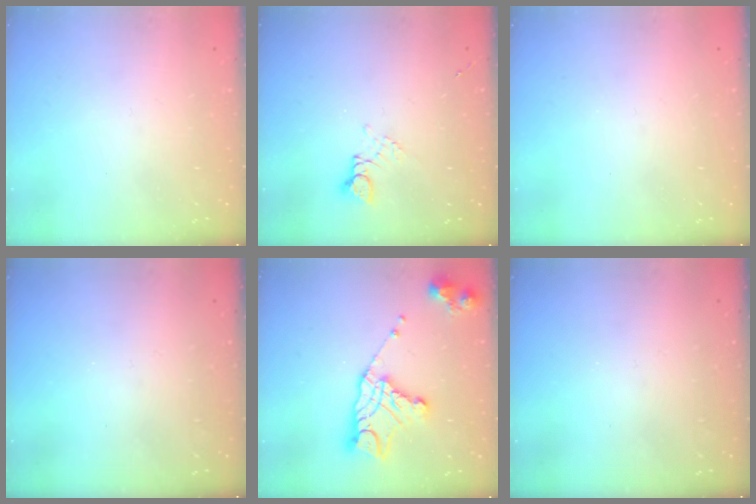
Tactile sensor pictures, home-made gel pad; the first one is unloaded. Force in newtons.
{"total": 3.8, "press": 3.7, "slide": 0.4}
{"total": 0.0}
{"total": 0.0}
{"total": 15.7, "press": 15.6, "slide": 1.3}
{"total": 0.0}